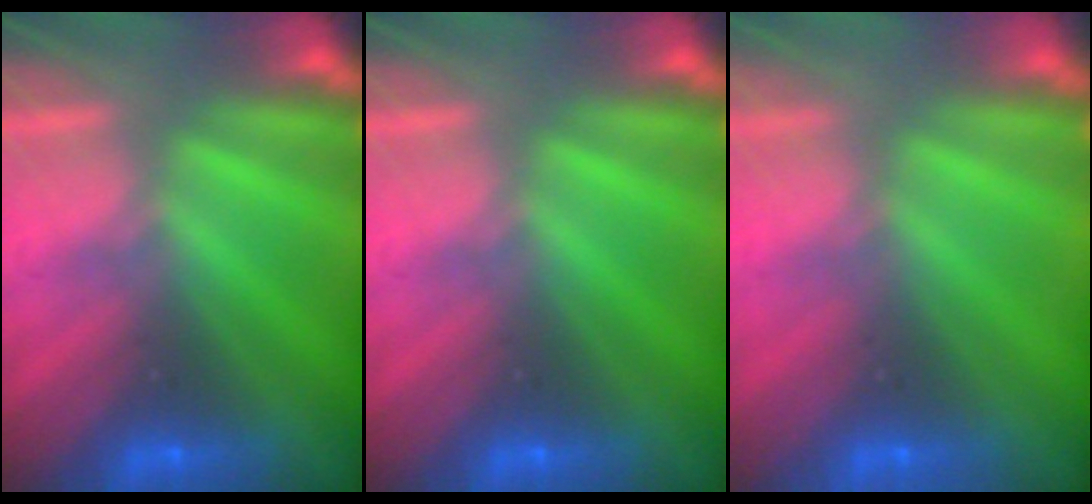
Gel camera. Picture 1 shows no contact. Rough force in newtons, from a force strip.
{"total": 0.0}
{"total": 1.5}